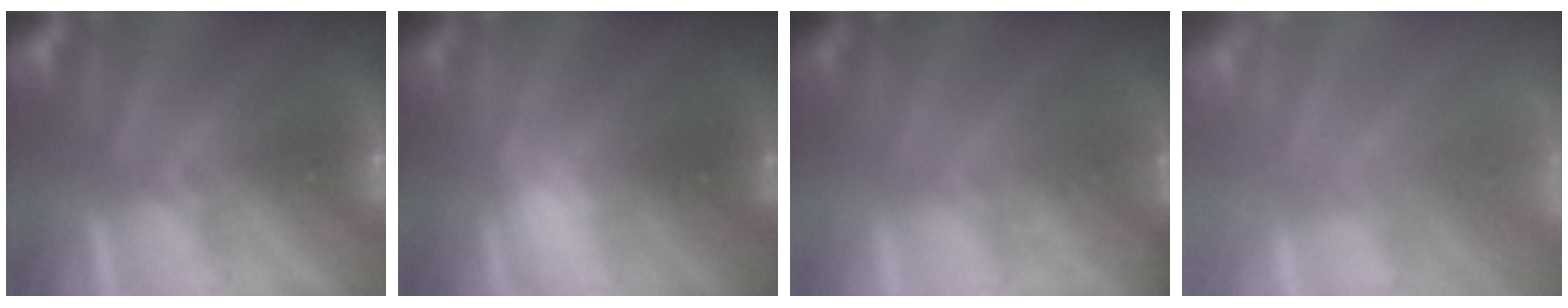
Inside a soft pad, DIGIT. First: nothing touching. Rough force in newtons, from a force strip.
{"total": 2.7}
{"total": 1.7}
{"total": 7.7}